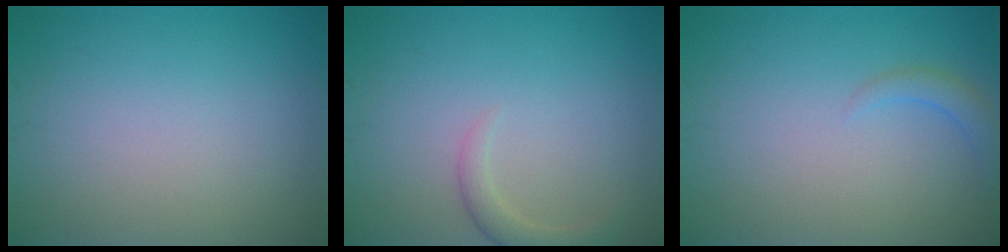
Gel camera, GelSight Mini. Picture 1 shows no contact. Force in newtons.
{"total": 1.9, "press": 1.9, "slide": 0.2}
{"total": 1.4, "press": 1.4, "slide": 0.2}